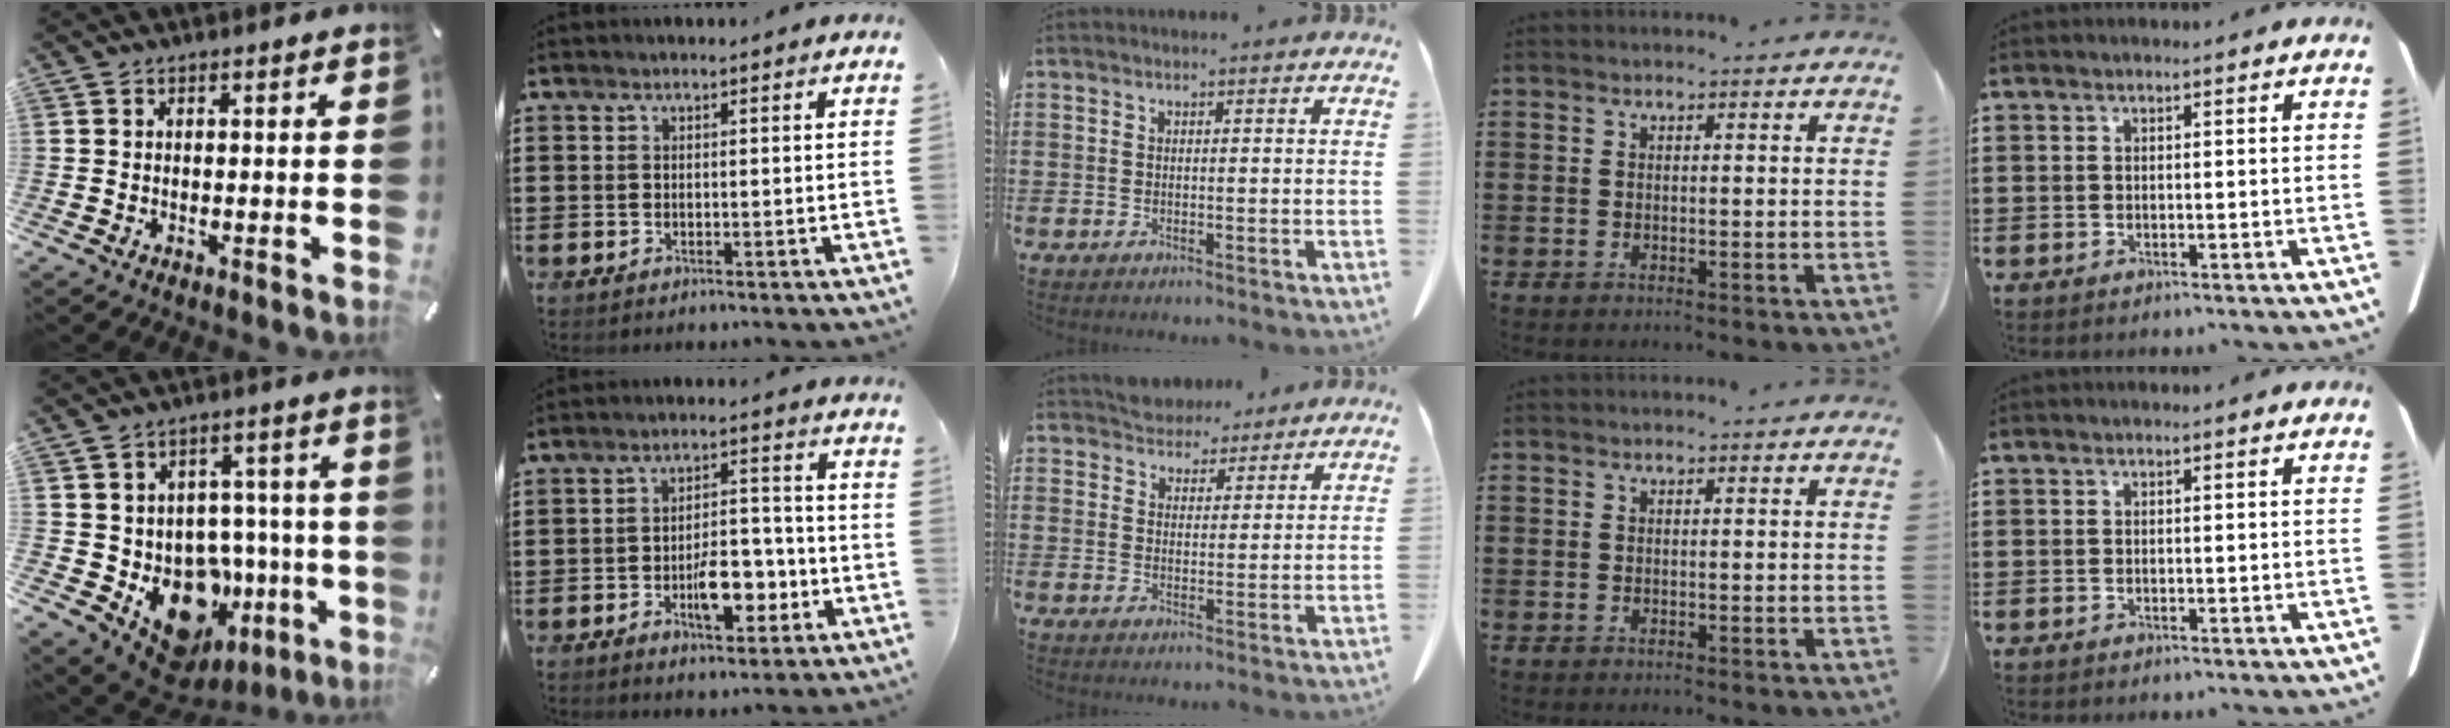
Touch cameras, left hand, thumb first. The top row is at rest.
{"thumb": {"total": 14.5, "force": [-4.8, 11.3, 7.6], "torque": [-0.122, 0.010, -0.060]}, "index": {"total": 8.0, "force": [-2.7, 3.9, 6.4], "torque": [-0.103, 0.008, -0.047]}, "middle": {"total": 4.2, "force": [4.0, 1.3, -0.2], "torque": [-0.012, -0.009, 0.077]}}